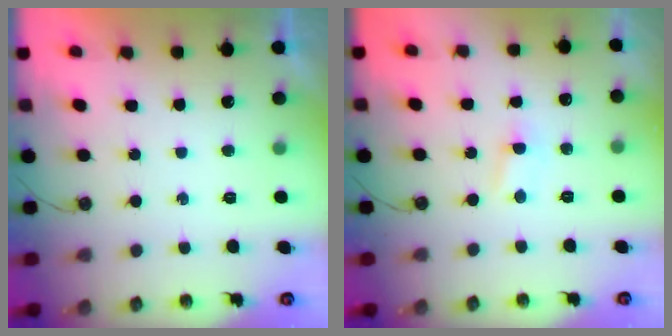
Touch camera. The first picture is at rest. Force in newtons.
{"total": 2.7, "press": 2.7, "slide": 0.4}